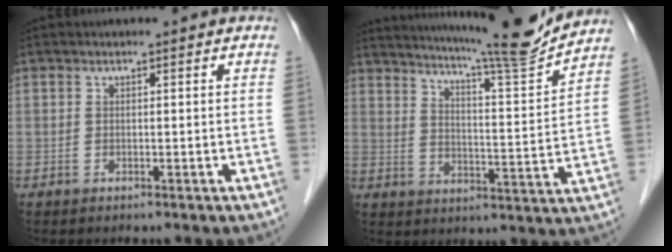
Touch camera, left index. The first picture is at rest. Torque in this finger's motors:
{"motor_torque": [0.48, -0.60, 0.23, 0.11]}